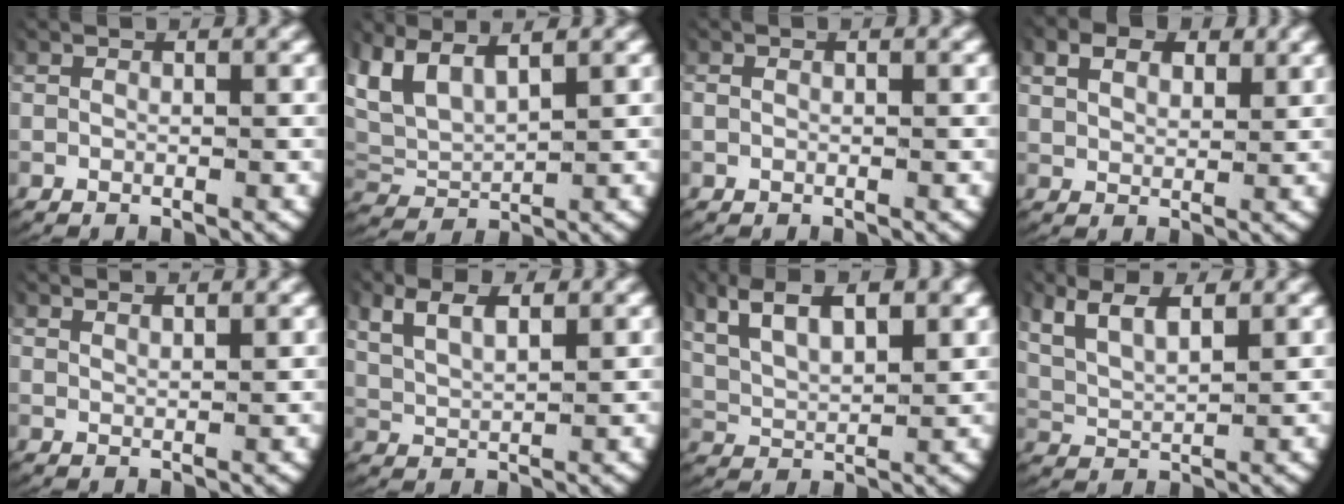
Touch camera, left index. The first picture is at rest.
{"total": 6.1, "force": [1.6, 4.5, 3.7], "torque": [-0.113, -0.009, 0.032]}
{"total": 0.6, "force": [0.2, 0.3, 0.5], "torque": [-0.011, 0.002, 0.002]}
{"total": 2.9, "force": [1.8, 1.6, 1.5], "torque": [-0.029, -0.007, 0.039]}
{"total": 2.1, "force": [2.0, -0.2, 0.4], "torque": [-0.012, -0.004, 0.038]}
{"total": 4.4, "force": [2.1, 2.9, 2.7], "torque": [-0.067, -0.002, 0.039]}
{"total": 7.5, "force": [3.2, 5.0, 4.6], "torque": [-0.099, 0.008, 0.049]}
{"total": 5.9, "force": [2.6, 4.0, 3.5], "torque": [-0.083, -0.001, 0.044]}